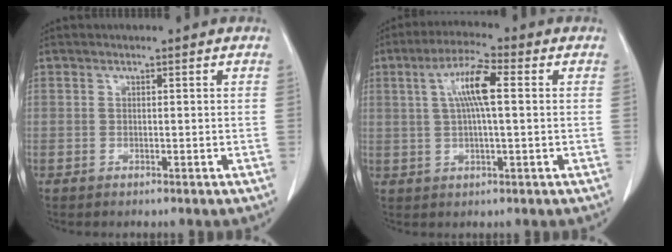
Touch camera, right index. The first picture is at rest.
{"total": 7.5, "force": [1.6, 1.0, 7.2], "torque": [-0.140, 0.014, 0.027]}